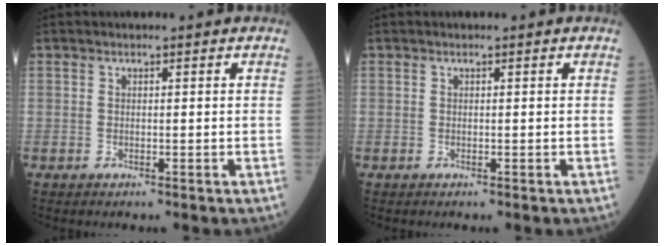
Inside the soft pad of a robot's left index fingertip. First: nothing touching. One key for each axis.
{"total": 0.0}